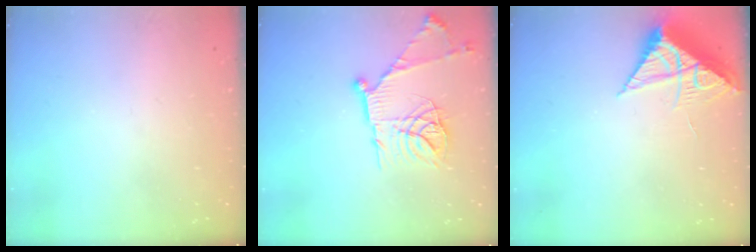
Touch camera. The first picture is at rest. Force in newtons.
{"total": 18.9, "press": 18.8, "slide": 1.9}
{"total": 8.3, "press": 8.3, "slide": 0.3}